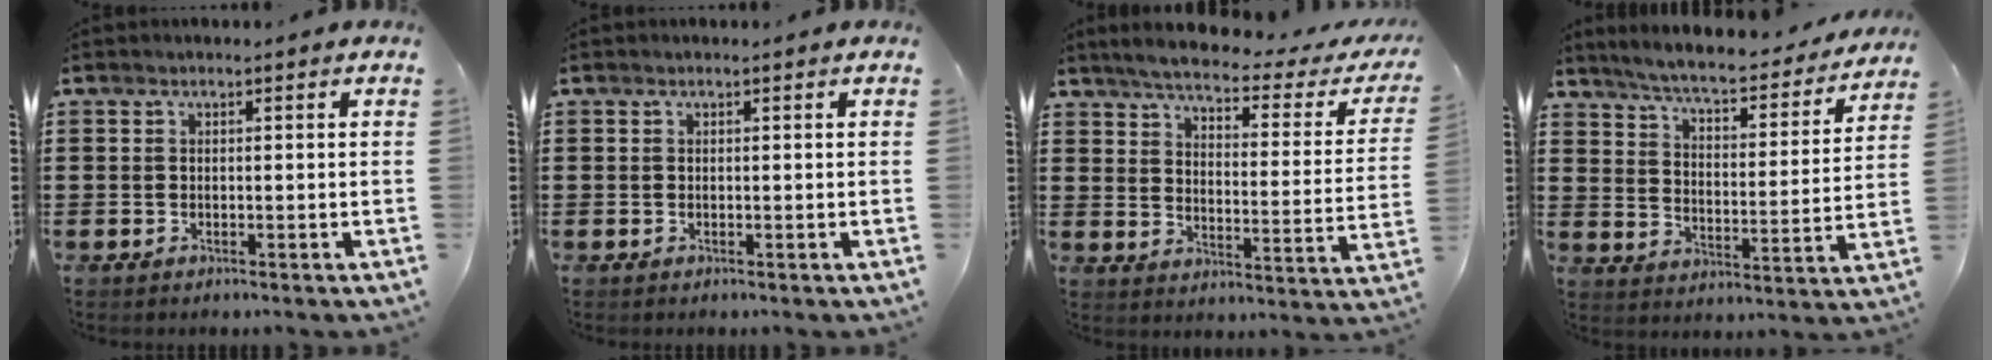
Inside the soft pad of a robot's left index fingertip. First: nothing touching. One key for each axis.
{"total": 0.0}
{"total": 3.9, "fx": 3.3, "fy": -0.1, "fz": 2.0, "tx": -0.061, "ty": -0.025, "tz": 0.047}
{"total": 5.6, "fx": 5.2, "fy": 0.0, "fz": 2.2, "tx": -0.066, "ty": -0.037, "tz": 0.082}